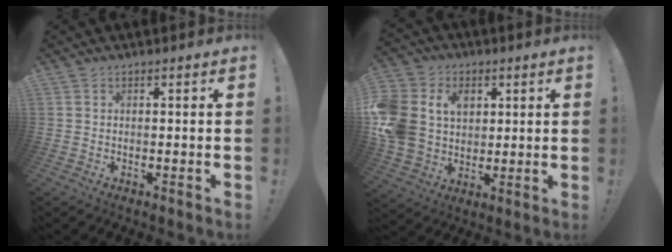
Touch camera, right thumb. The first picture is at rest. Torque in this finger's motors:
{"motor_torque": [1.75, 1.75, 0.51, 0.37, 0.40]}